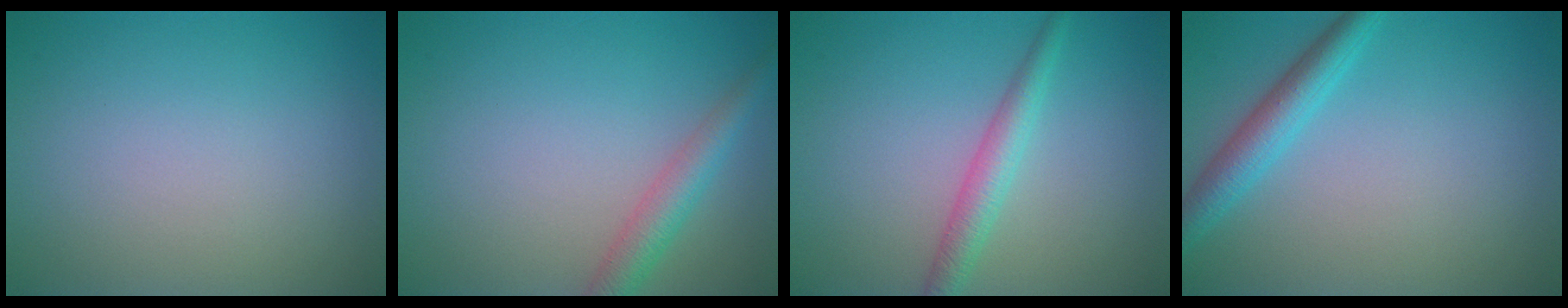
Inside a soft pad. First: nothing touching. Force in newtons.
{"total": 2.9, "press": 2.9, "slide": 0.2}
{"total": 2.6, "press": 2.6, "slide": 0.2}
{"total": 3.2, "press": 3.2, "slide": 0.1}